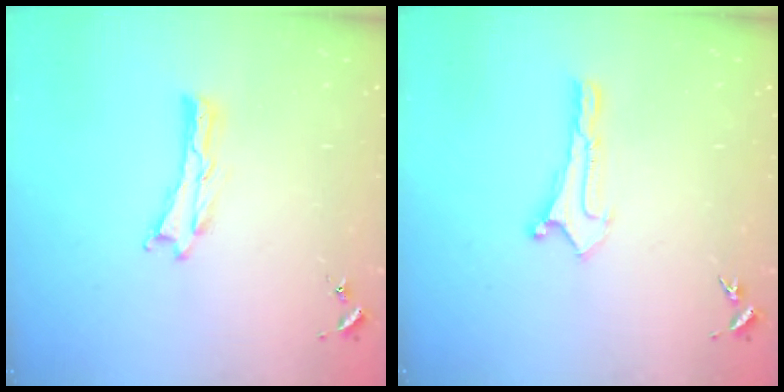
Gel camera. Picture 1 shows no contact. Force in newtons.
{"total": 0.0}